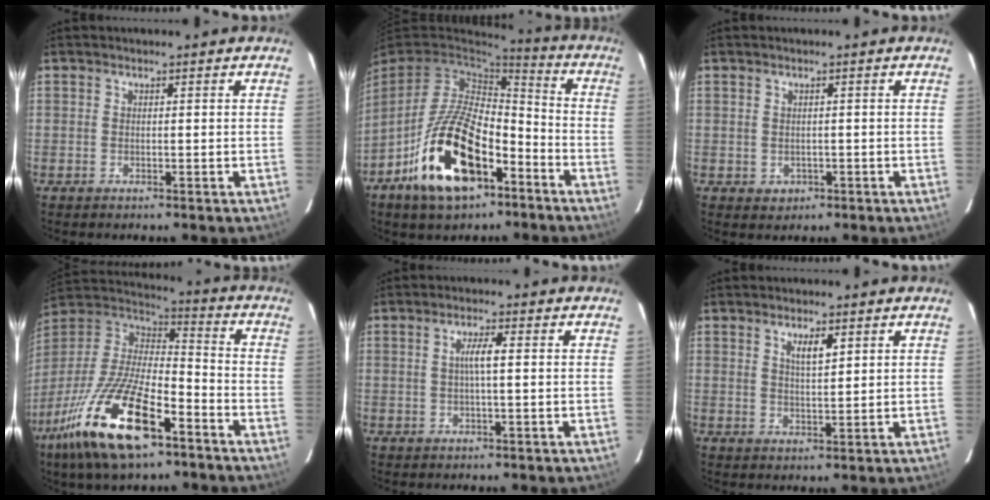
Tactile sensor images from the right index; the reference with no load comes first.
{"total": 19.2, "force": [-9.7, 9.2, 13.9], "torque": [-0.272, -0.003, -0.165]}
{"total": 1.8, "force": [-0.3, 1.8, 0.5], "torque": [-0.008, 0.001, 0.006]}
{"total": 23.0, "force": [-13.2, 7.9, 17.1], "torque": [-0.349, -0.041, -0.247]}
{"total": 2.9, "force": [0.2, 0.0, 2.9], "torque": [-0.056, 0.003, 0.003]}
{"total": 3.4, "force": [1.8, 1.0, 2.7], "torque": [-0.044, 0.002, 0.033]}